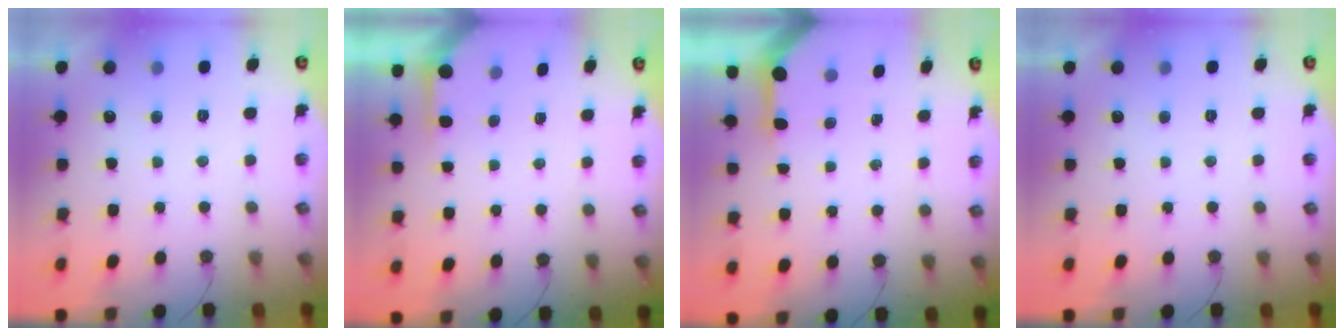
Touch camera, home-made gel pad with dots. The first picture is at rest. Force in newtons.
{"total": 1.9, "press": 1.9, "slide": 0.3}
{"total": 3.2, "press": 3.2, "slide": 0.2}
{"total": 0.0}